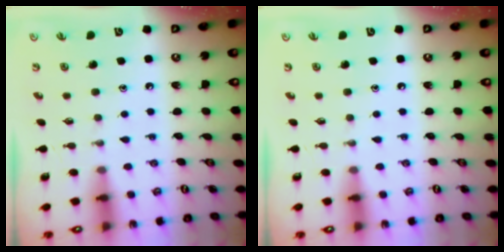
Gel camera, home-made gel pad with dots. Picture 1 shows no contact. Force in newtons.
{"total": 0.0}